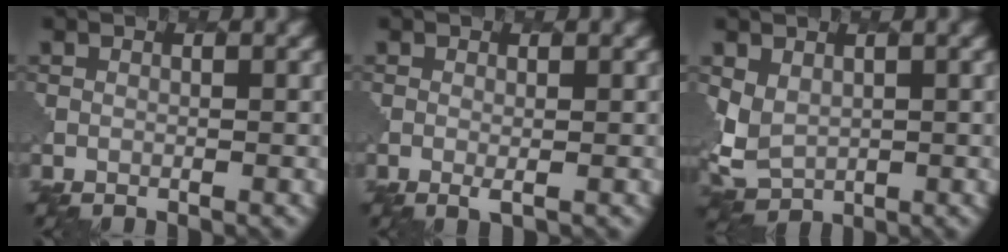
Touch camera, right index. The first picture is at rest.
{"total": 0.7, "force": [0.0, 0.1, 0.7], "torque": [-0.015, -0.006, 0.001]}
{"total": 3.6, "force": [0.8, 2.8, 2.1], "torque": [-0.056, -0.012, 0.018]}